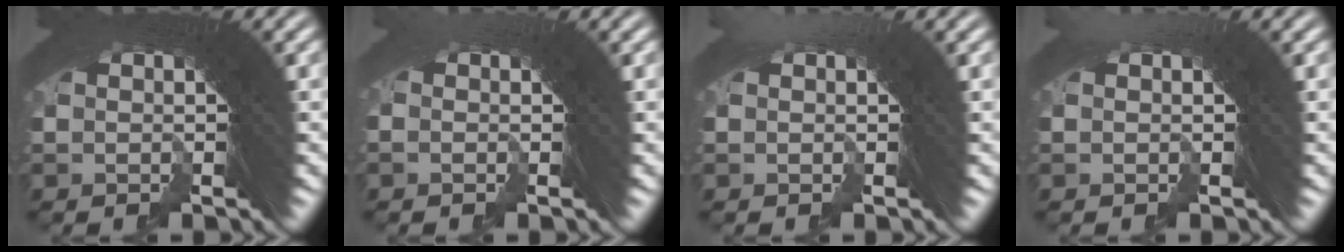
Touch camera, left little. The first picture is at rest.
{"total": 0.7, "force": [-0.6, -0.3, 0.0], "torque": [0.013, 0.013, -0.018]}
{"total": 0.0}
{"total": 0.0}